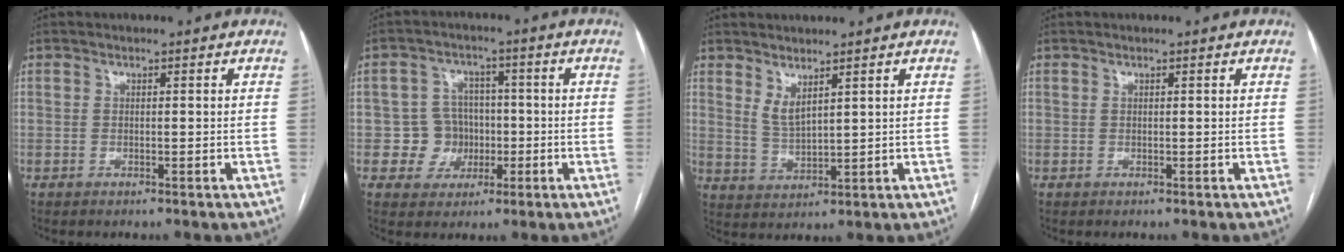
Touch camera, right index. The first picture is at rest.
{"total": 6.0, "force": [-1.0, 5.8, 0.9], "torque": [-0.008, 0.019, -0.010]}
{"total": 3.5, "force": [2.4, 0.7, 2.4], "torque": [-0.053, -0.016, 0.057]}
{"total": 0.0}